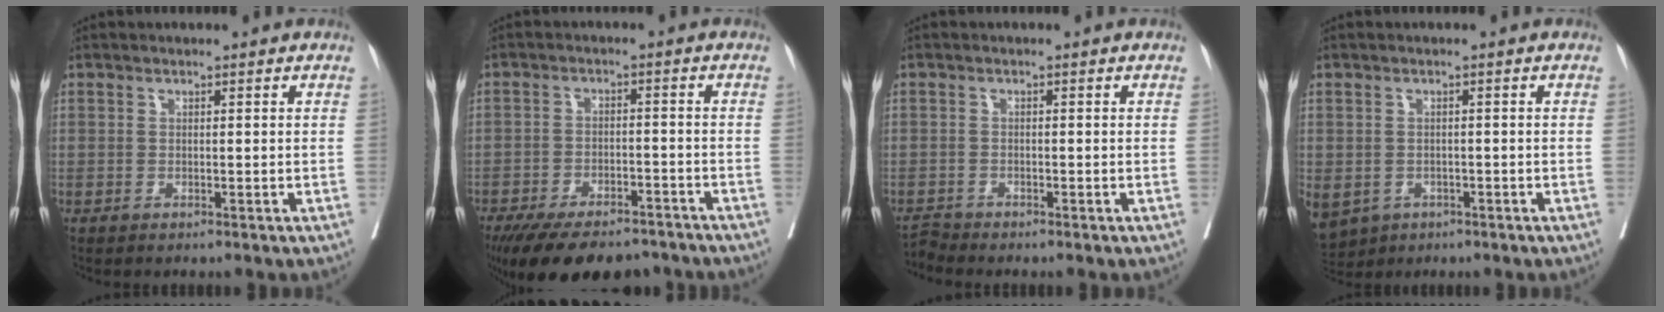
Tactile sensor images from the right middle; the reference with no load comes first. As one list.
[{"total": 16.2, "force": [-13.1, 6.1, 7.3], "torque": [-0.152, -0.014, -0.187]}, {"total": 1.6, "force": [-1.4, -0.5, -0.5], "torque": [0.008, -0.014, -0.027]}, {"total": 14.2, "force": [-6.4, 11.2, 5.9], "torque": [-0.185, -0.016, -0.081]}]